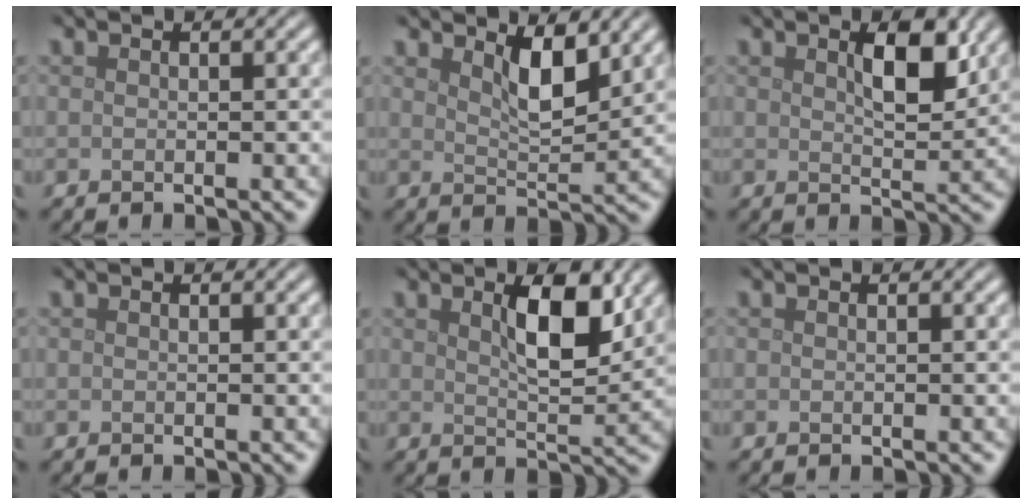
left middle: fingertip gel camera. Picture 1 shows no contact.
{"total": 3.6, "force": [2.1, 1.2, 2.7], "torque": [-0.052, -0.007, 0.036]}
{"total": 3.8, "force": [1.7, 1.4, 3.1], "torque": [-0.052, -0.002, 0.029]}
{"total": 0.0}
{"total": 5.0, "force": [2.1, 1.6, 4.2], "torque": [-0.070, -0.003, 0.035]}
{"total": 0.0}